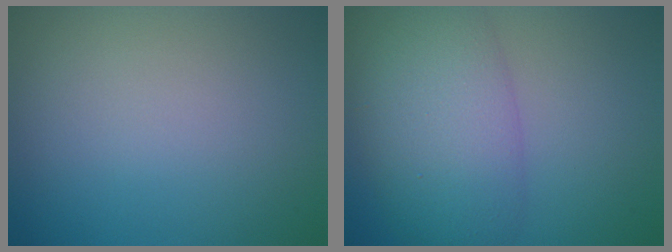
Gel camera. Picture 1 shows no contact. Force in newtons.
{"total": 7.8, "press": 7.8, "slide": 0.2}